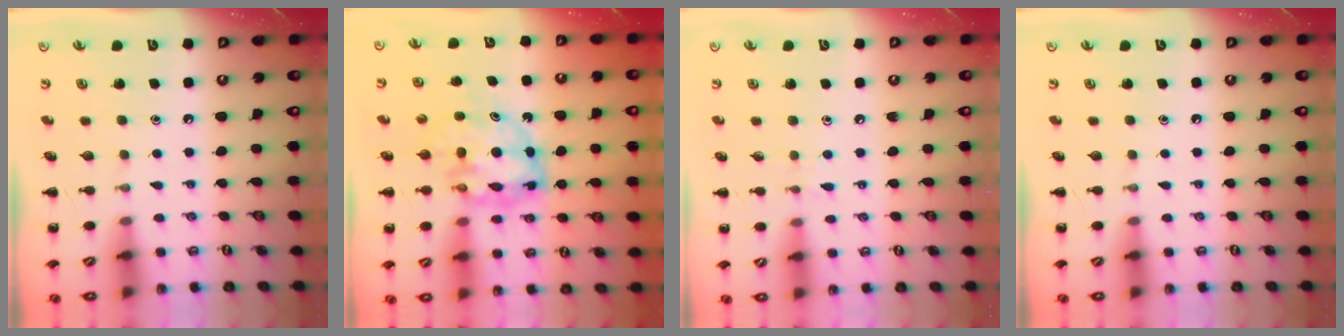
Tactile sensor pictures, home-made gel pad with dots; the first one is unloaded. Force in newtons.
{"total": 7.0, "press": 6.8, "slide": 1.8}
{"total": 5.0, "press": 4.6, "slide": 1.9}
{"total": 0.0}